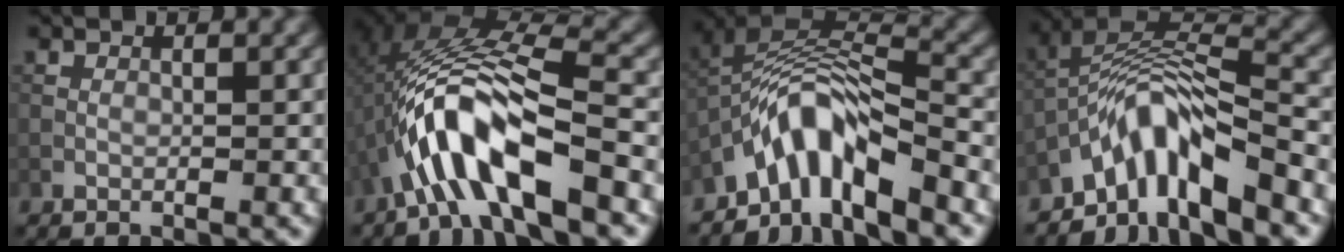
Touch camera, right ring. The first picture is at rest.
{"total": 8.6, "force": [-3.9, 2.2, 7.3], "torque": [-0.139, 0.018, -0.068]}
{"total": 6.5, "force": [-4.3, 2.1, 4.4], "torque": [-0.066, 0.007, -0.083]}
{"total": 6.7, "force": [-4.5, 1.8, 4.6], "torque": [-0.072, 0.007, -0.085]}